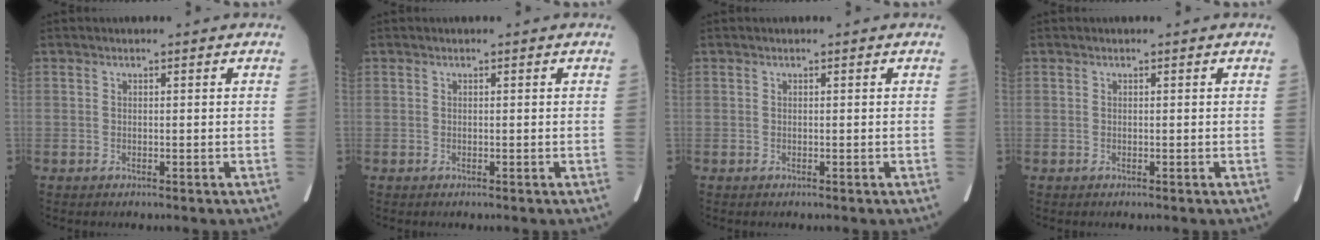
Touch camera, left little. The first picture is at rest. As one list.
[{"total": 0.0}, {"total": 0.0}, {"total": 0.0}]